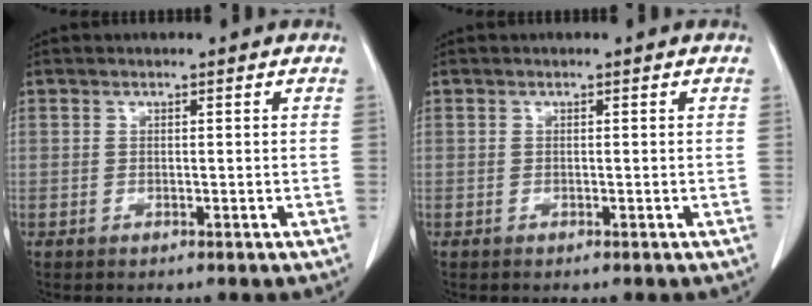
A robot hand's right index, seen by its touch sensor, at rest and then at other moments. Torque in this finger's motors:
{"motor_torque": [-0.06, 0.06, 0.00, 0.00]}